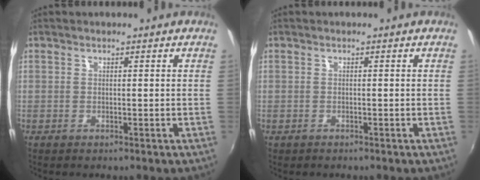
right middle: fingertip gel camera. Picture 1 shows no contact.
{"total": 0.5, "force": [-0.4, 0.3, 0.0], "torque": [-0.003, -0.002, -0.007]}